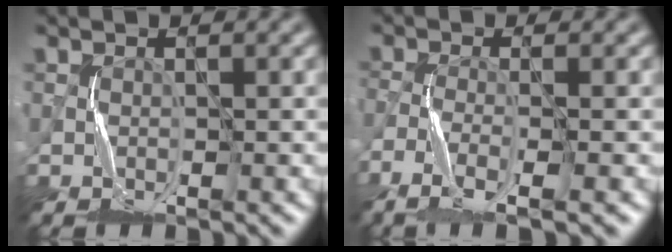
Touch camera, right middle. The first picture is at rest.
{"total": 4.3, "force": [-3.7, 0.7, 2.2], "torque": [-0.045, -0.008, -0.078]}